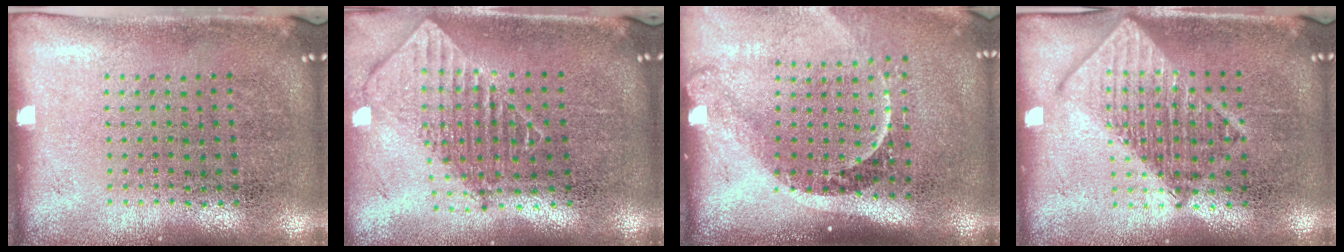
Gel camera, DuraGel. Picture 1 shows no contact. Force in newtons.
{"total": 2.0, "press": 1.5, "slide": 1.3}
{"total": 2.3, "press": 1.5, "slide": 1.7}
{"total": 2.0, "press": 1.9, "slide": 0.2}